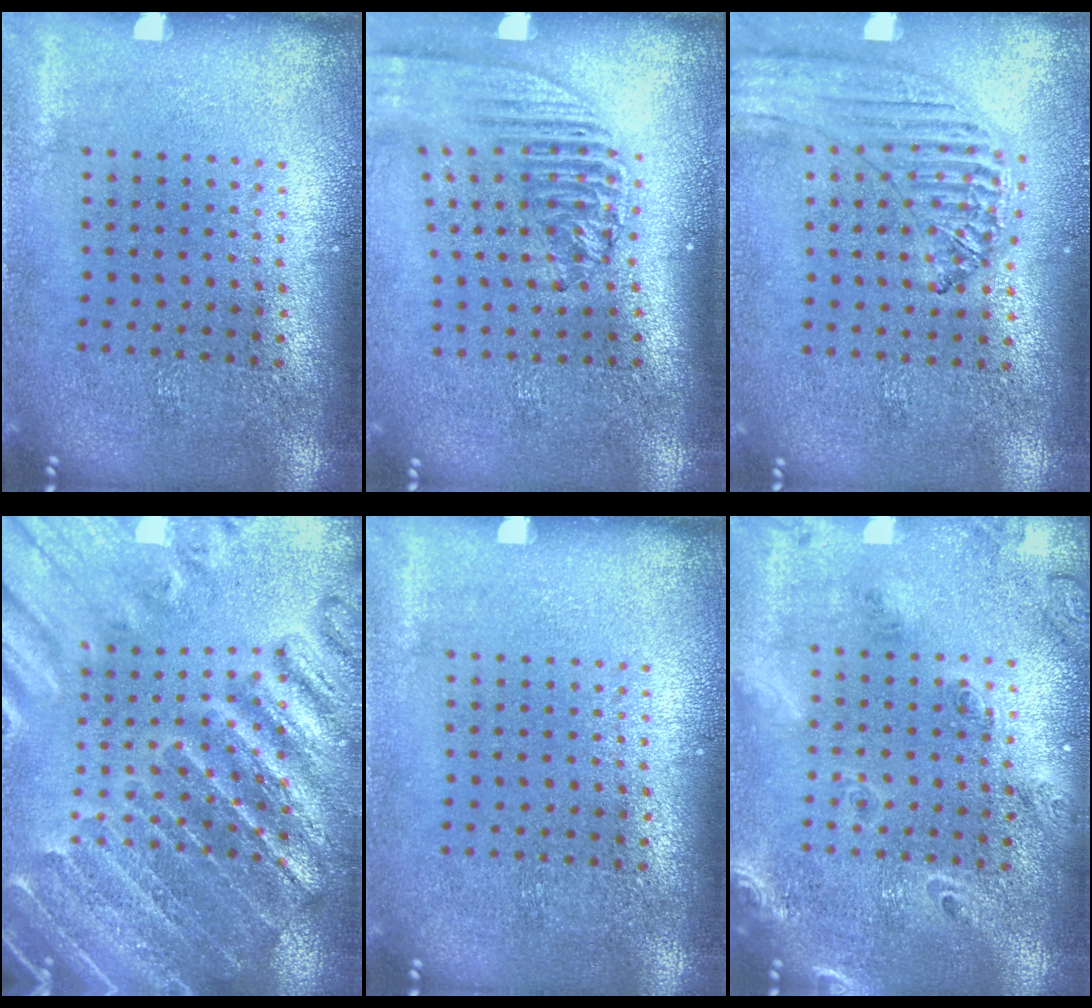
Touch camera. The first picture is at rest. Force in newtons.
{"total": 2.2, "press": 1.7, "slide": 1.4}
{"total": 1.3, "press": 1.3, "slide": 0.1}
{"total": 2.8, "press": 2.8, "slide": 0.4}
{"total": 0.0}
{"total": 1.8, "press": 1.5, "slide": 1.0}